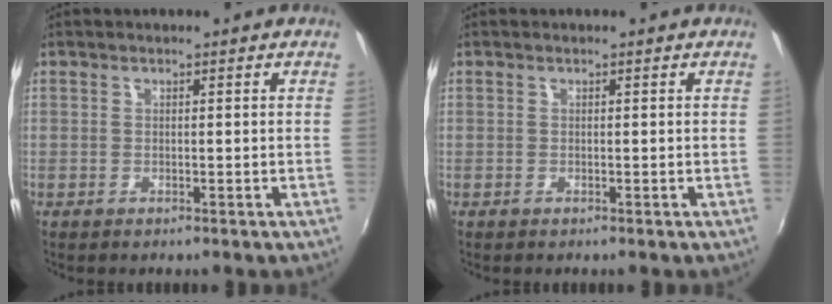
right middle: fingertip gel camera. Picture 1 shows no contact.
{"total": 0.0}